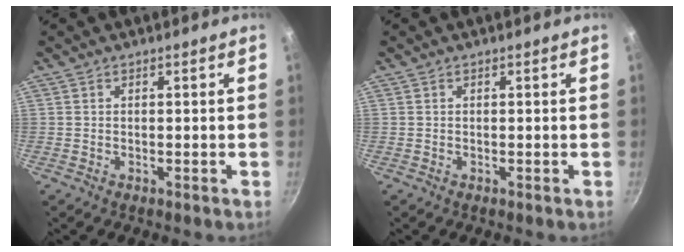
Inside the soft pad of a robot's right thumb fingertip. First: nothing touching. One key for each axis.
{"total": 0.0}